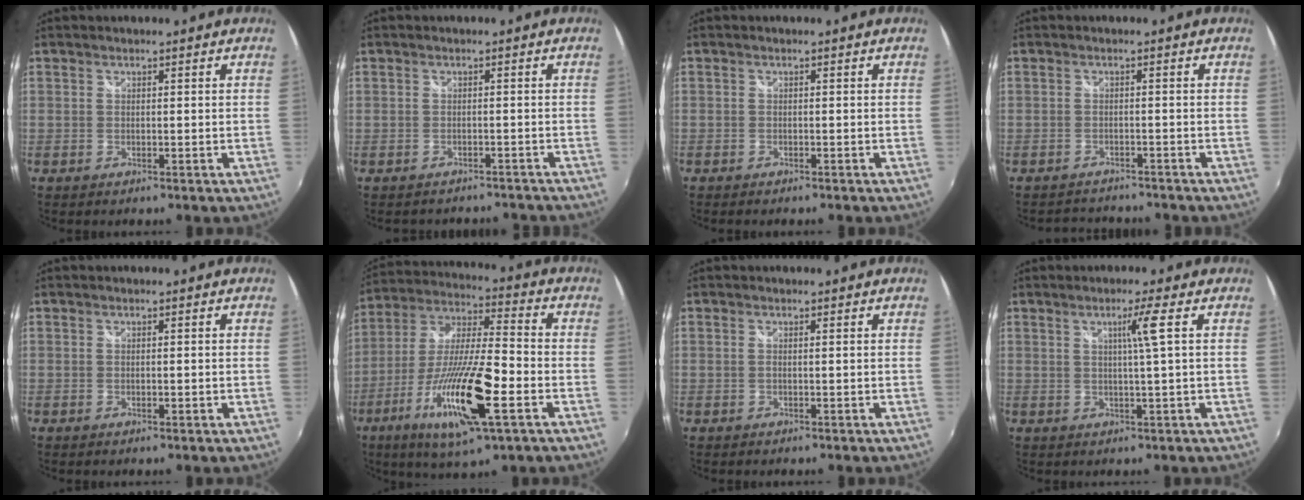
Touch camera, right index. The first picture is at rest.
{"total": 5.7, "force": [-5.0, 2.5, 1.4], "torque": [-0.026, -0.001, -0.062]}
{"total": 1.2, "force": [-1.1, 0.3, 0.3], "torque": [-0.011, -0.006, -0.019]}
{"total": 4.5, "force": [-4.3, 1.3, 0.6], "torque": [-0.023, -0.002, -0.068]}
{"total": 1.0, "force": [-0.2, 0.3, 0.9], "torque": [-0.016, 0.000, -0.004]}
{"total": 20.6, "force": [-8.2, 3.9, 18.5], "torque": [-0.365, -0.040, -0.151]}
{"total": 0.7, "force": [-0.1, -0.2, 0.7], "torque": [-0.012, 0.001, -0.002]}
{"total": 3.7, "force": [0.9, -1.2, 3.3], "torque": [-0.062, -0.004, 0.017]}